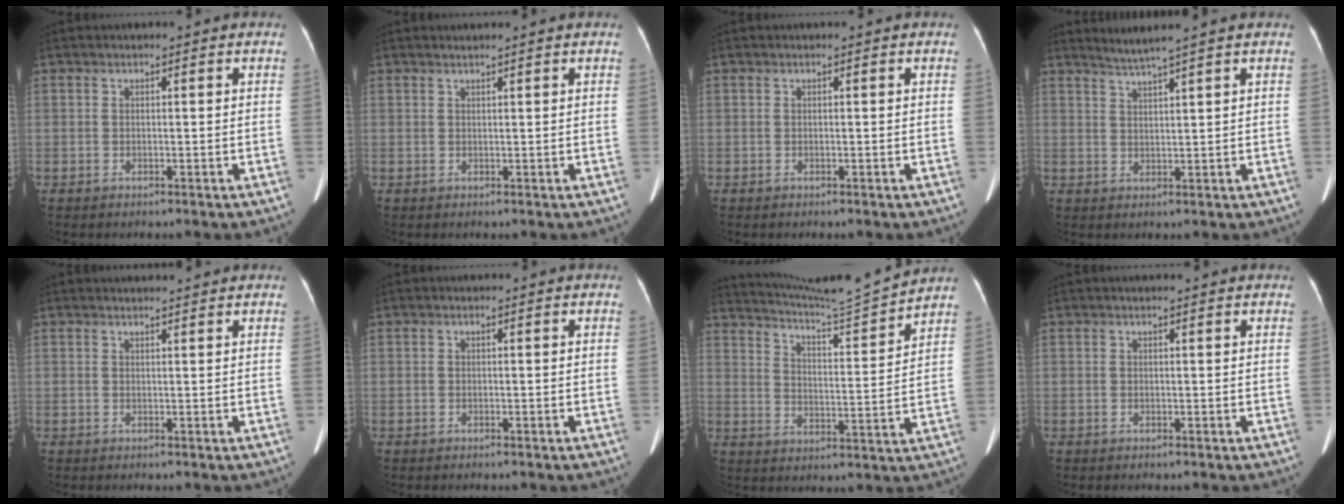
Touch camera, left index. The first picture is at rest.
{"total": 2.5, "force": [2.3, -0.3, 1.0], "torque": [-0.014, 0.016, 0.033]}
{"total": 0.0}
{"total": 3.6, "force": [3.0, -1.5, 1.2], "torque": [-0.025, -0.001, 0.061]}
{"total": 3.5, "force": [3.4, 0.0, 0.8], "torque": [-0.013, 0.017, 0.043]}
{"total": 0.0}
{"total": 13.0, "force": [12.5, -2.1, 2.5], "torque": [-0.052, -0.034, 0.194]}
{"total": 2.1, "force": [1.9, 0.0, 1.0], "torque": [-0.010, 0.016, 0.023]}